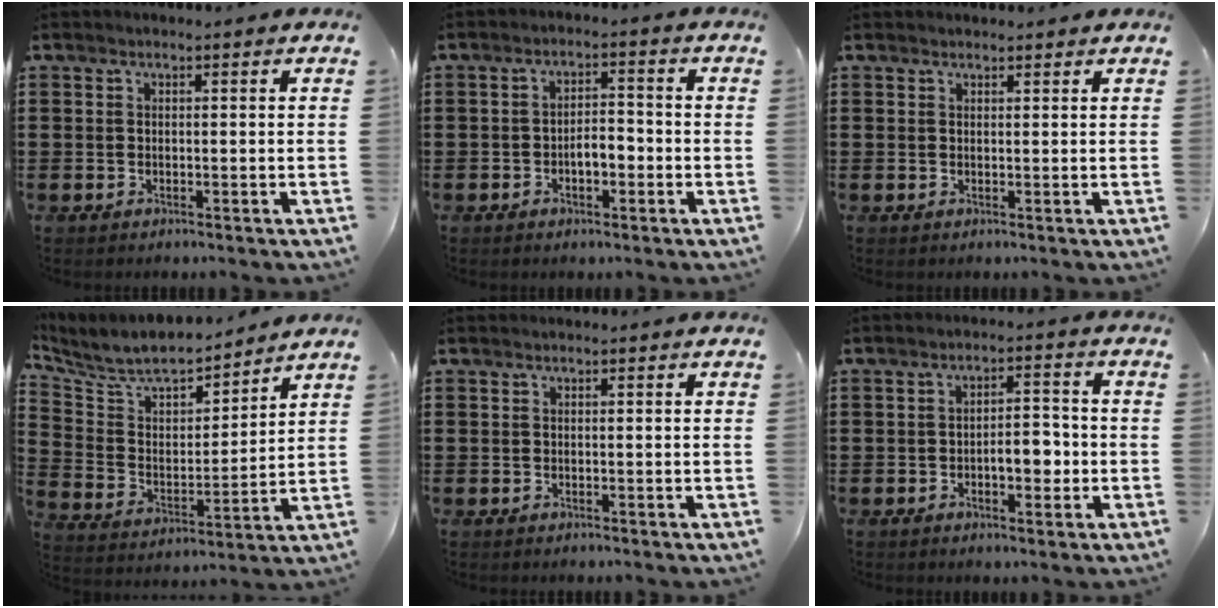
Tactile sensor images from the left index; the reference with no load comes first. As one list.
[{"total": 3.4, "force": [-1.4, 1.5, 2.7], "torque": [-0.050, 0.007, -0.027]}, {"total": 0.8, "force": [0.8, 0.2, 0.1], "torque": [-0.003, 0.001, 0.016]}, {"total": 7.6, "force": [7.0, 1.9, 2.4], "torque": [-0.083, -0.046, 0.120]}, {"total": 0.0}, {"total": 5.0, "force": [-1.3, 2.3, 4.2], "torque": [-0.058, 0.005, -0.030]}]